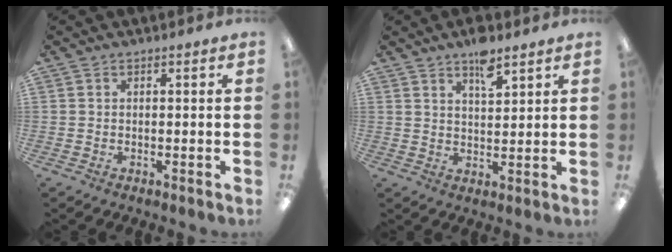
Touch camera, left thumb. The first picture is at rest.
{"total": 5.3, "force": [3.9, 1.4, 3.3], "torque": [-0.050, -0.018, 0.063]}